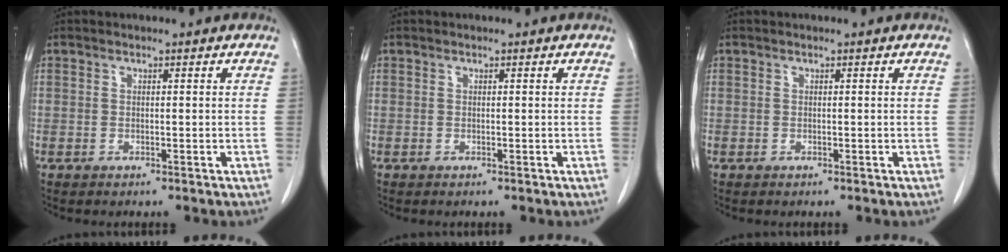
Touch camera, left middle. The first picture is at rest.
{"total": 0.0}
{"total": 0.0}